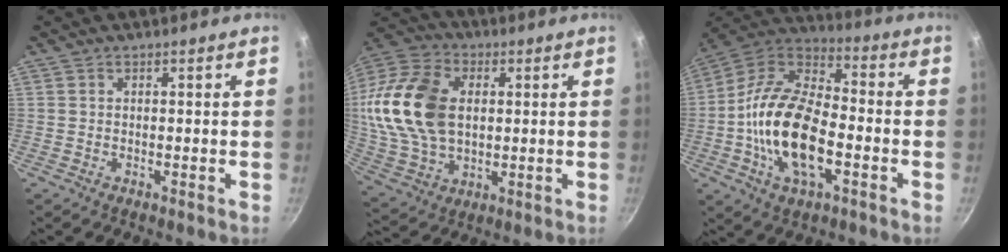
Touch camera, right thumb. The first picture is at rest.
{"total": 20.8, "force": [2.4, 14.1, 15.1], "torque": [-0.282, 0.011, 0.045]}
{"total": 20.1, "force": [-4.8, 10.4, 16.5], "torque": [-0.296, 0.034, -0.107]}